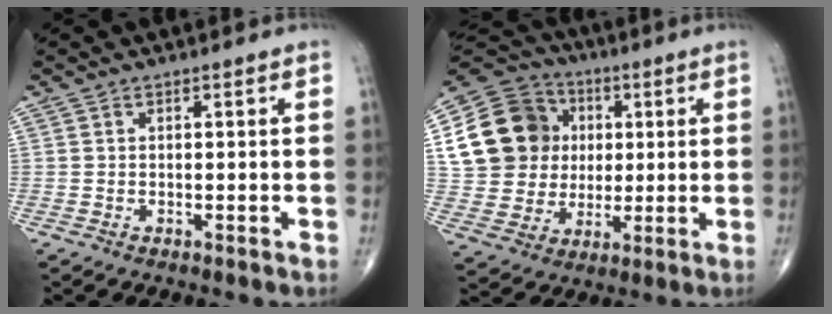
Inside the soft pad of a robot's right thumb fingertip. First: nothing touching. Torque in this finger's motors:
{"motor_torque": [1.03, 2.67, 0.43, -0.20, 0.08]}